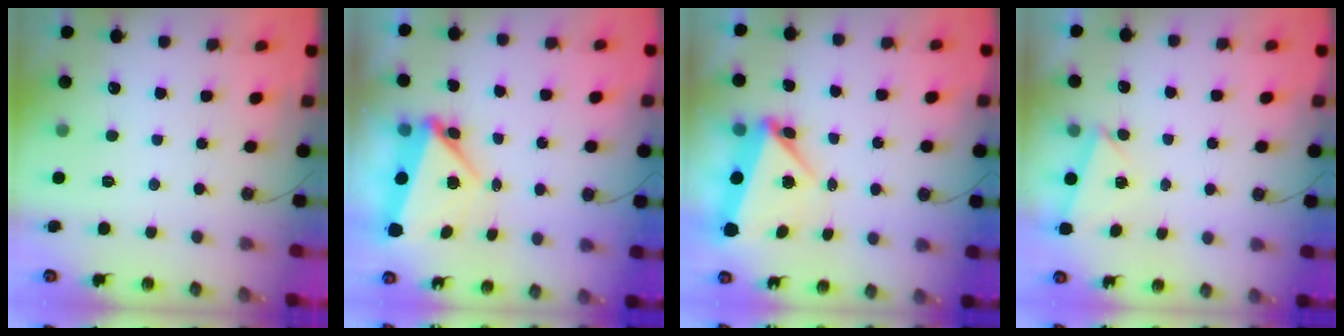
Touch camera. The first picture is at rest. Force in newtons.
{"total": 5.3, "press": 5.2, "slide": 0.7}
{"total": 5.5, "press": 5.5, "slide": 0.8}
{"total": 2.6, "press": 1.9, "slide": 1.8}